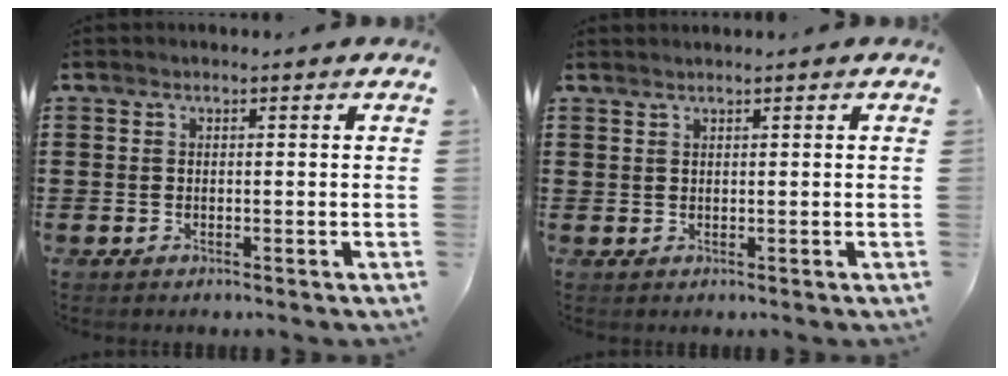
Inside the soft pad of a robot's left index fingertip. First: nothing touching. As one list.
[{"total": 0.7, "force": [0.7, 0.0, 0.2], "torque": [-0.005, -0.002, 0.015]}]